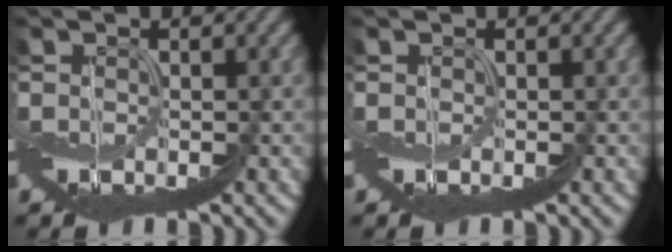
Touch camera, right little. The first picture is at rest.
{"total": 0.0}